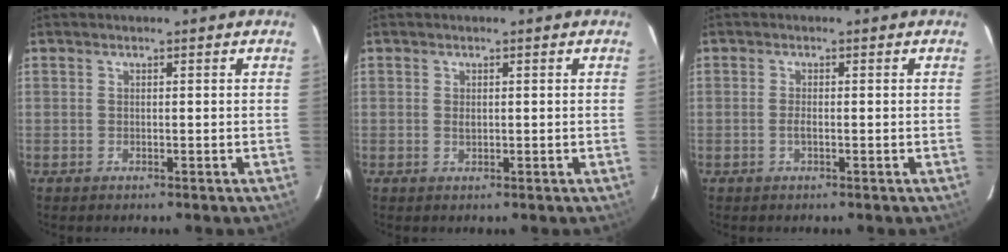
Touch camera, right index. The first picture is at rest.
{"total": 1.0, "force": [0.1, 0.7, 0.7], "torque": [-0.012, 0.001, 0.002]}
{"total": 1.3, "force": [-0.4, 0.3, 1.2], "torque": [-0.025, 0.000, -0.008]}